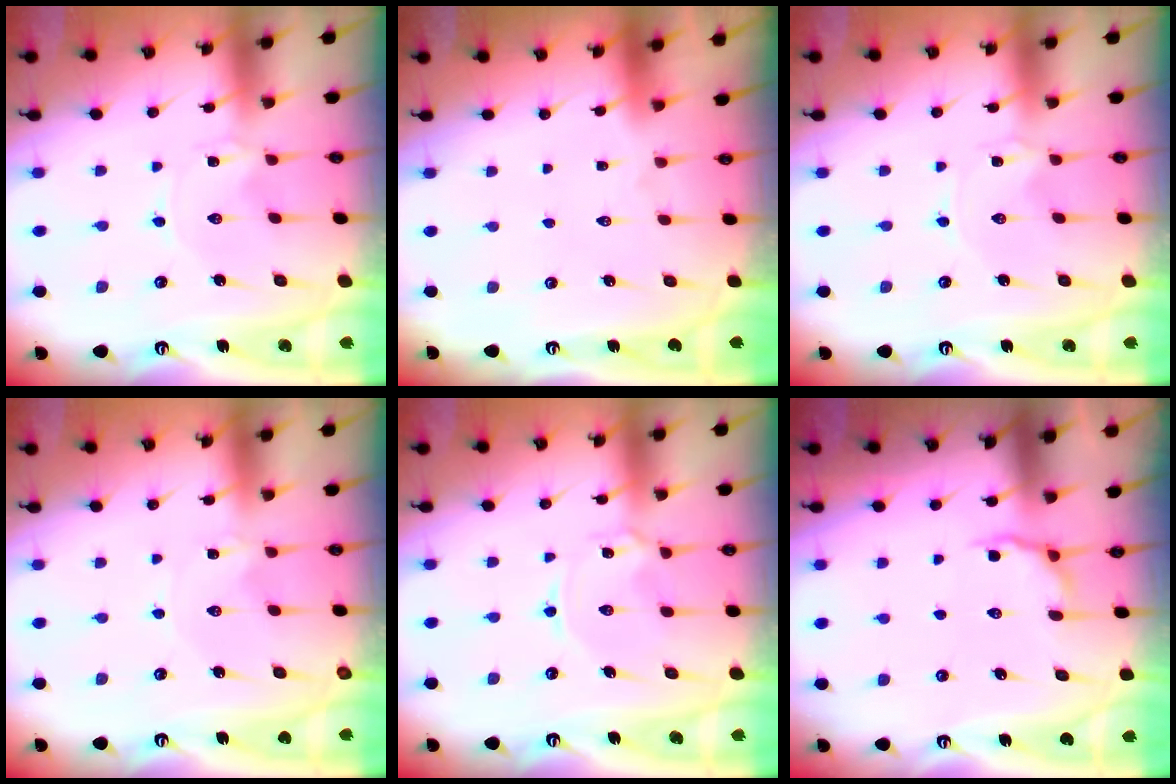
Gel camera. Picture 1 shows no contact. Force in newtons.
{"total": 1.4, "press": 1.4, "slide": 0.2}
{"total": 0.0}
{"total": 0.0}
{"total": 2.4, "press": 2.4, "slide": 0.3}
{"total": 6.2, "press": 5.7, "slide": 2.5}